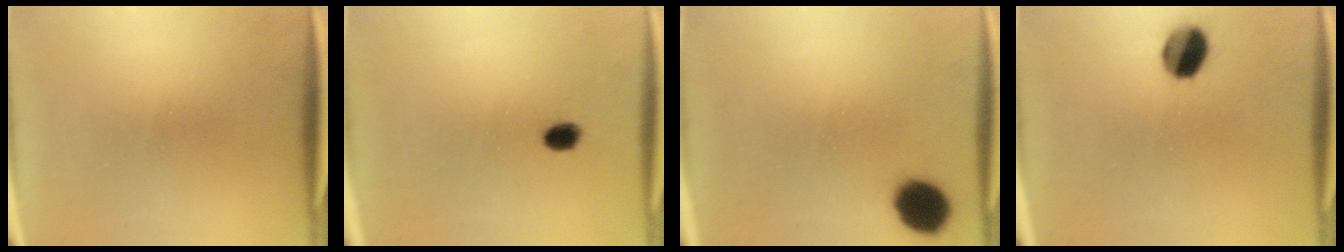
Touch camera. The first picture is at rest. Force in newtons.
{"total": 2.4}
{"total": 8.4}
{"total": 7.5}